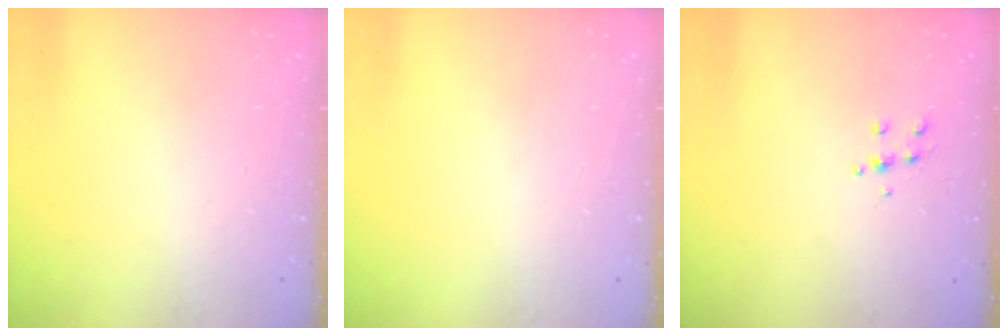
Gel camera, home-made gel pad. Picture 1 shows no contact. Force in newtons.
{"total": 0.0}
{"total": 5.2, "press": 5.0, "slide": 1.1}